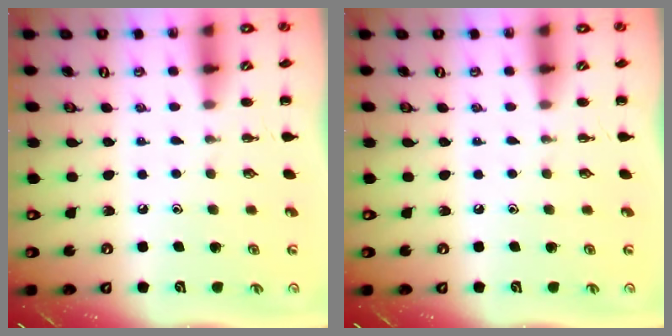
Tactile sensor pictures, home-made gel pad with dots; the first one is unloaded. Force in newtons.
{"total": 0.0}